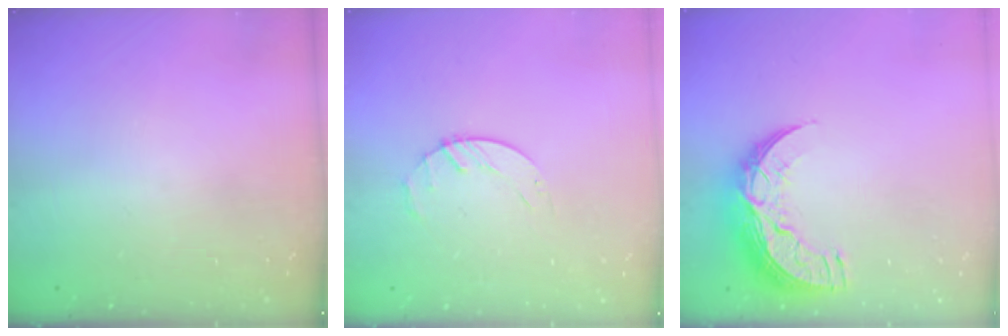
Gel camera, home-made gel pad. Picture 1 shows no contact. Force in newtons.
{"total": 2.7, "press": 2.6, "slide": 0.3}
{"total": 11.9, "press": 11.9, "slide": 0.8}